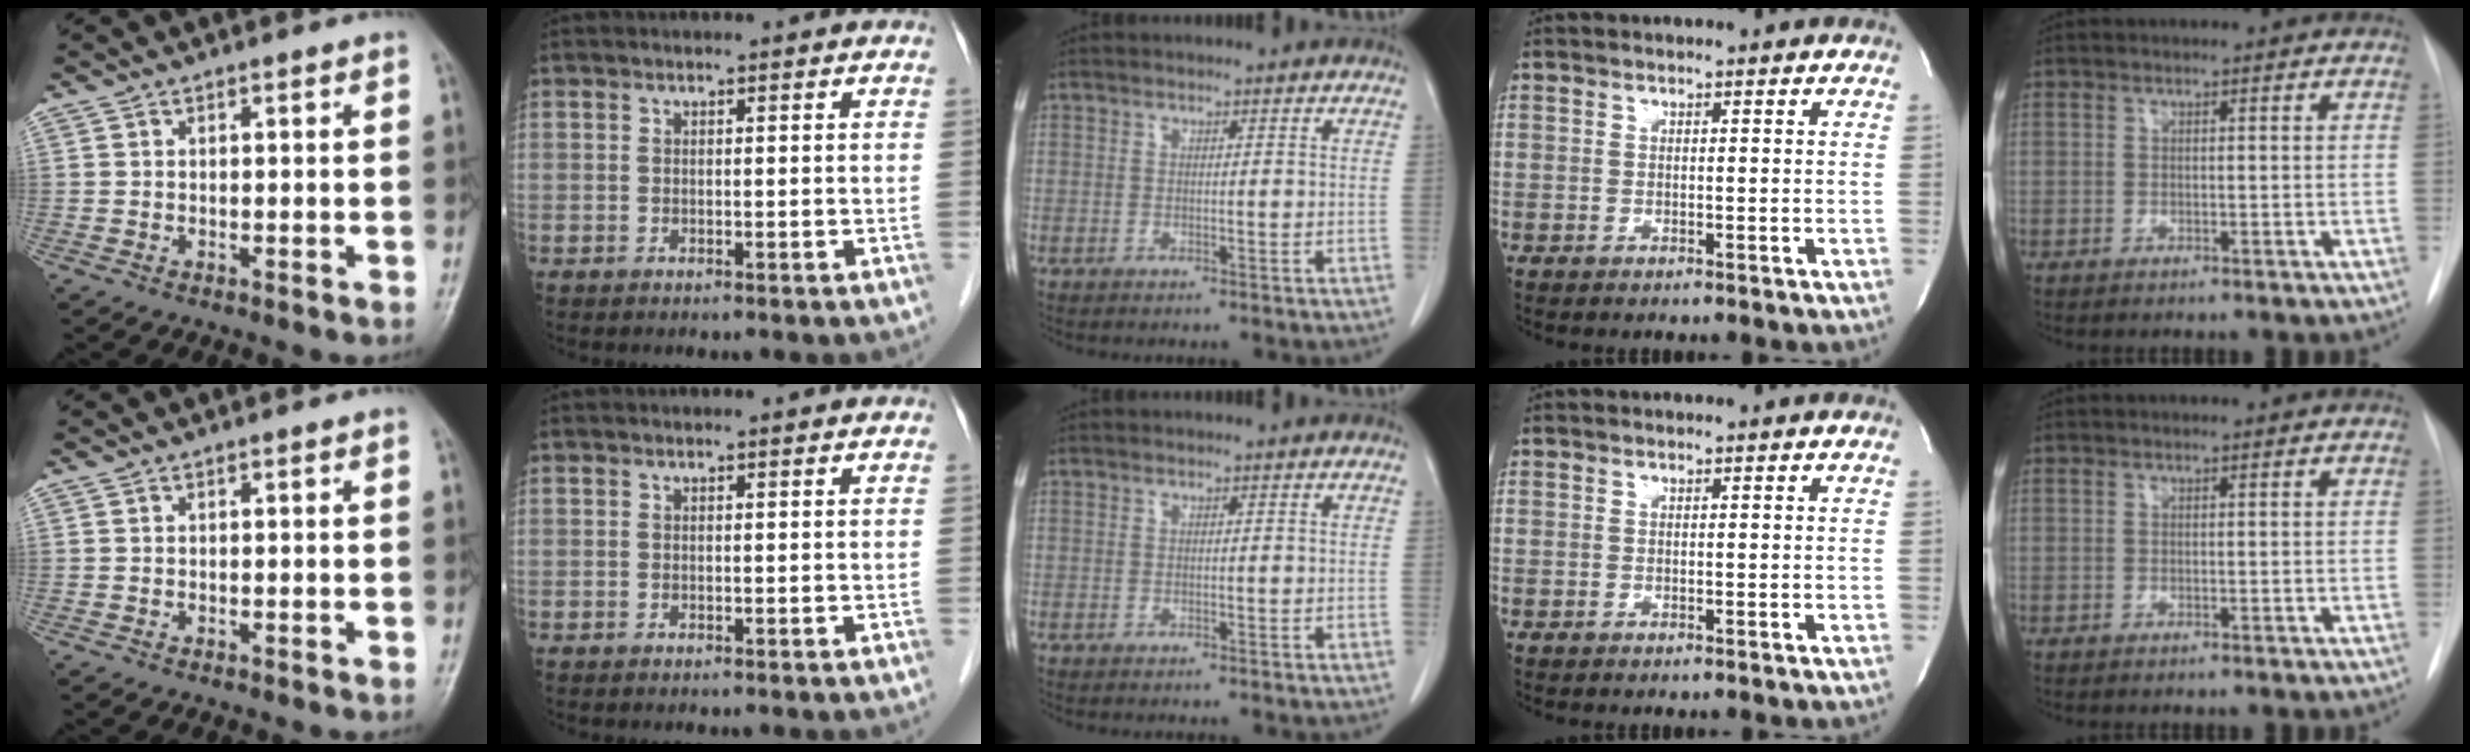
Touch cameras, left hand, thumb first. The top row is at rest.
{}